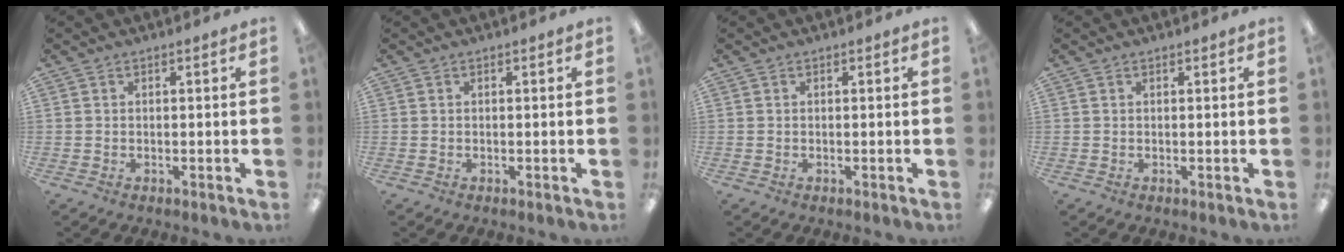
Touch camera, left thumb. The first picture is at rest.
{"total": 0.0}
{"total": 0.0}
{"total": 0.0}